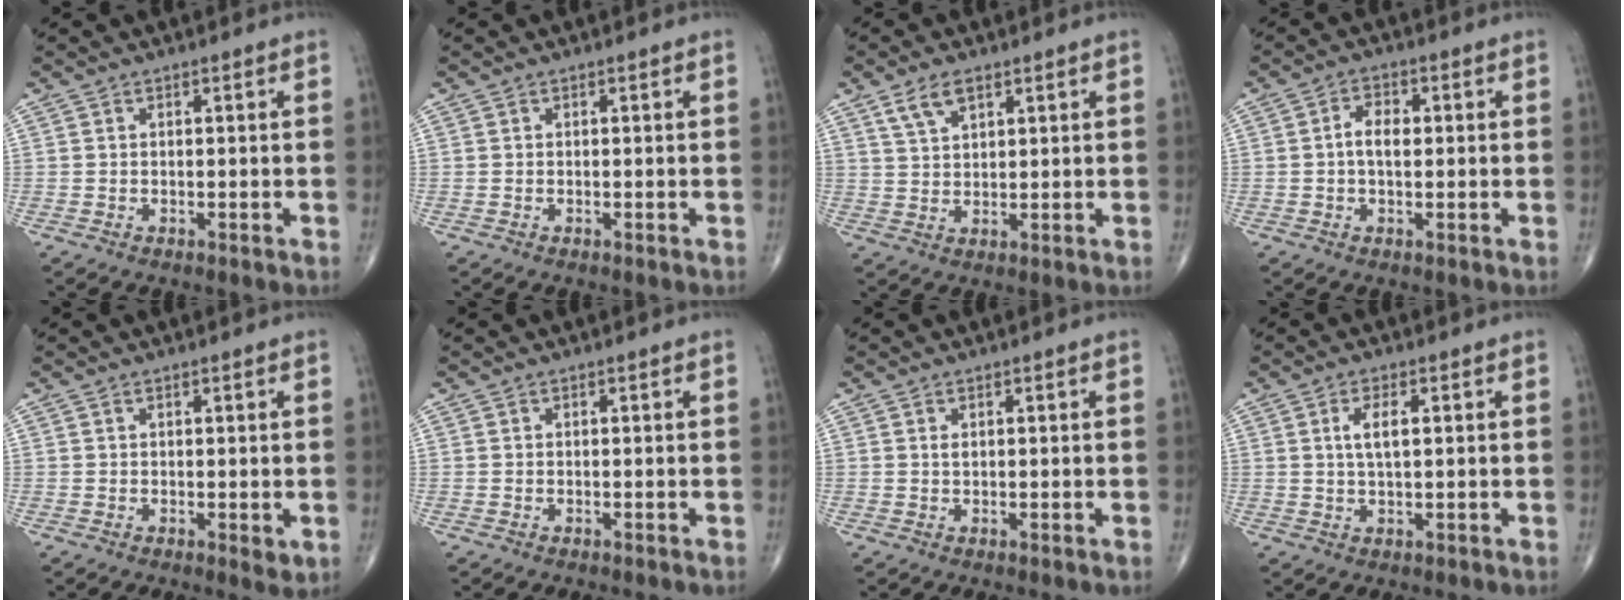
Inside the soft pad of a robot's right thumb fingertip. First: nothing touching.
{"total": 0.0}
{"total": 5.0, "force": [3.0, 2.4, 3.2], "torque": [-0.053, -0.009, 0.060]}
{"total": 3.9, "force": [0.2, 2.3, 3.2], "torque": [-0.053, 0.011, -0.002]}
{"total": 2.1, "force": [0.2, 0.7, 2.0], "torque": [-0.025, -0.009, 0.003]}
{"total": 0.0}
{"total": 0.8, "force": [0.3, 0.3, 0.7], "torque": [-0.010, -0.002, 0.006]}
{"total": 3.9, "force": [1.0, 1.4, 3.5], "torque": [-0.064, 0.000, 0.018]}